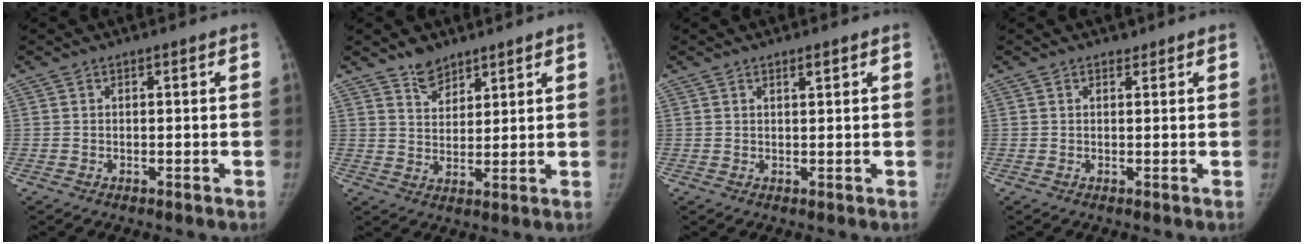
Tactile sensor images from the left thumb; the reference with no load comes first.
{"total": 5.0, "force": [4.0, 2.6, 1.5], "torque": [0.000, -0.031, 0.074]}
{"total": 1.2, "force": [0.9, 0.2, 0.9], "torque": [-0.012, -0.005, 0.015]}
{"total": 0.7, "force": [0.5, 0.4, 0.0], "torque": [0.007, -0.004, 0.004]}